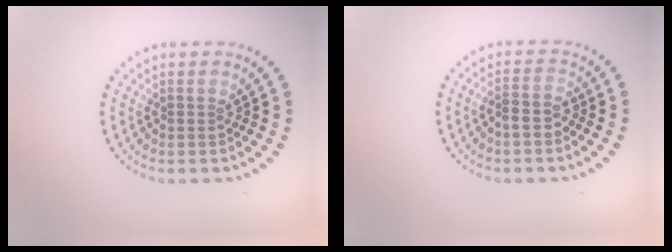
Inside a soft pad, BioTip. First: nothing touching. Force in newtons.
{"total": 1.3, "press": 1.1, "slide": 0.7}